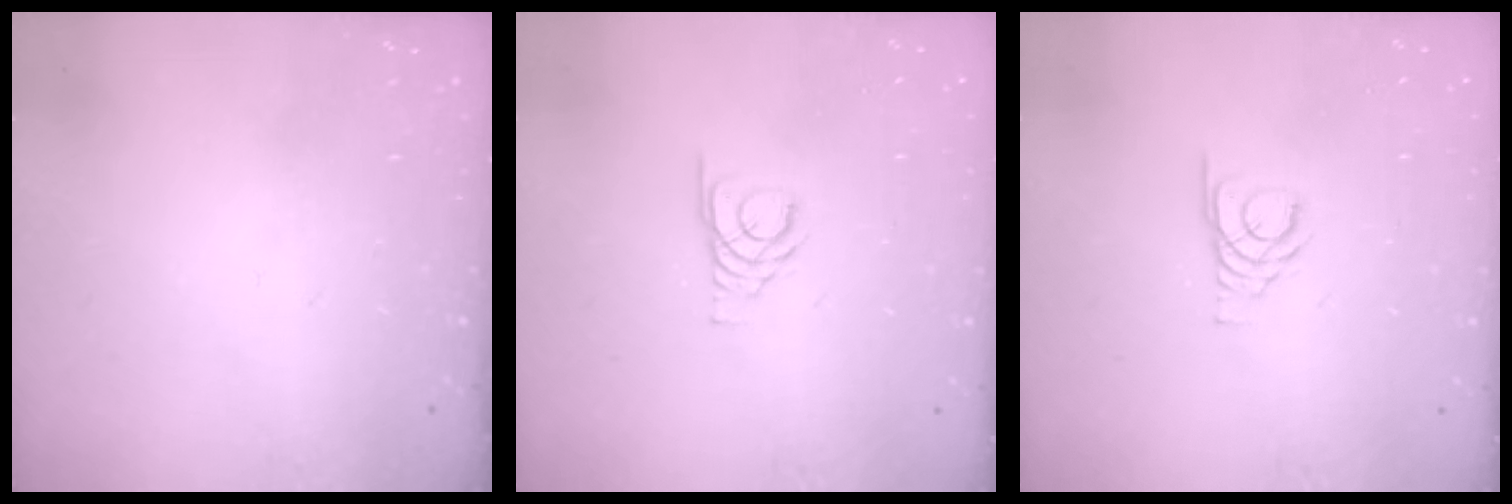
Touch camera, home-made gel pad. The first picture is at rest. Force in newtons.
{"total": 3.5, "press": 3.5, "slide": 0.3}
{"total": 3.5, "press": 3.5, "slide": 0.3}